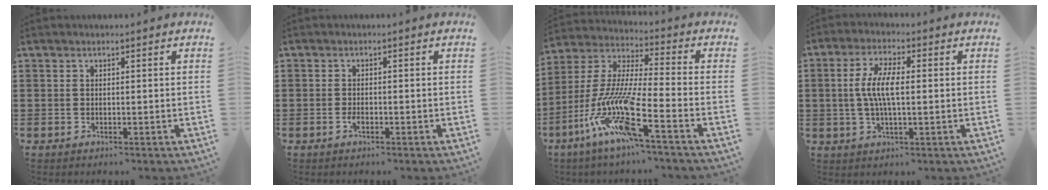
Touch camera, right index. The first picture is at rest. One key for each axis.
{"total": 1.4, "fx": -0.6, "fy": 0.4, "fz": 1.2, "tx": -0.032, "ty": -0.008, "tz": -0.012}
{"total": 13.0, "fx": -8.0, "fy": 1.1, "fz": 10.2, "tx": -0.233, "ty": -0.020, "tz": -0.164}
{"total": 6.4, "fx": 0.0, "fy": 2.0, "fz": 6.1, "tx": -0.131, "ty": -0.003, "tz": -0.008}